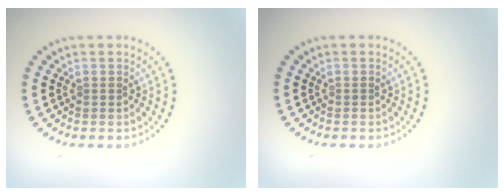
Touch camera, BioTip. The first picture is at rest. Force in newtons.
{"total": 0.0}